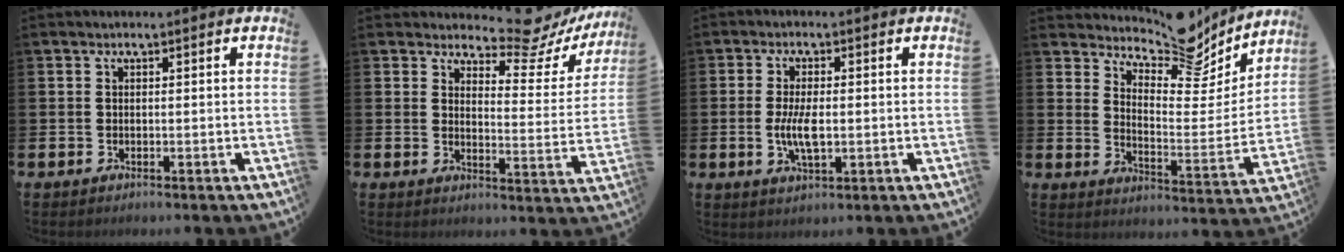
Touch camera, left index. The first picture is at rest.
{"total": 8.3, "force": [7.4, 2.4, 2.7], "torque": [-0.050, -0.056, 0.125]}
{"total": 4.9, "force": [-0.2, 2.0, 4.5], "torque": [-0.077, -0.003, -0.010]}
{"total": 10.4, "force": [9.3, 3.0, 3.5], "torque": [-0.078, -0.067, 0.165]}